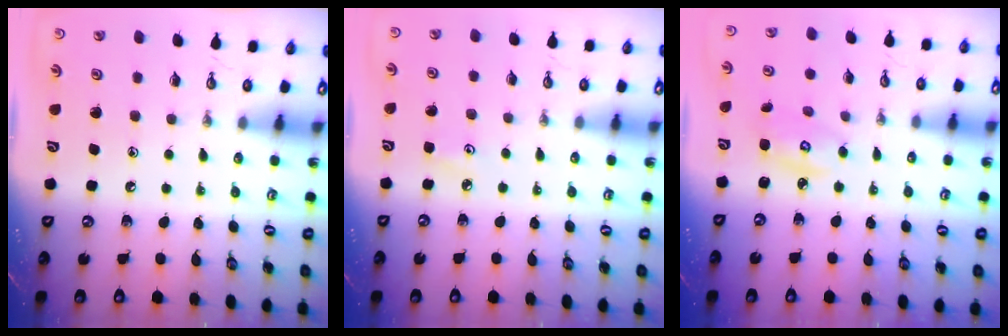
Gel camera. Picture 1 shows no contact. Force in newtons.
{"total": 2.9, "press": 2.9, "slide": 0.3}
{"total": 4.4, "press": 4.3, "slide": 0.5}